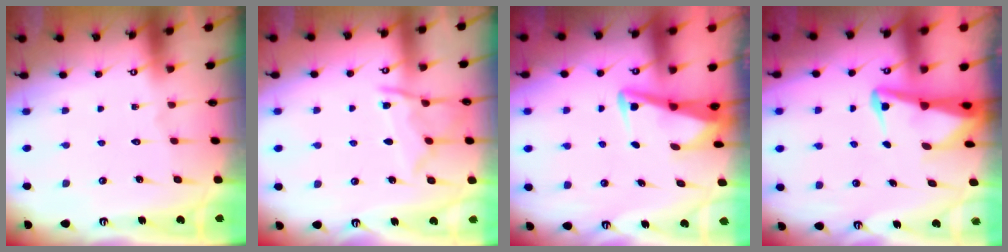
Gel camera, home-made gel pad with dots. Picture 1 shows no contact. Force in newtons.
{"total": 9.0, "press": 9.0, "slide": 1.0}
{"total": 4.0, "press": 3.9, "slide": 0.4}
{"total": 4.2, "press": 4.1, "slide": 1.1}